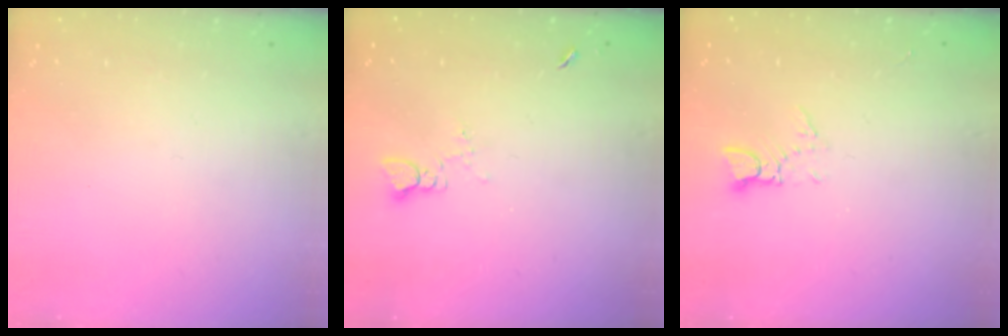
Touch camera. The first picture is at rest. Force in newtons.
{"total": 1.7, "press": 1.7, "slide": 0.2}
{"total": 2.9, "press": 2.9, "slide": 0.2}